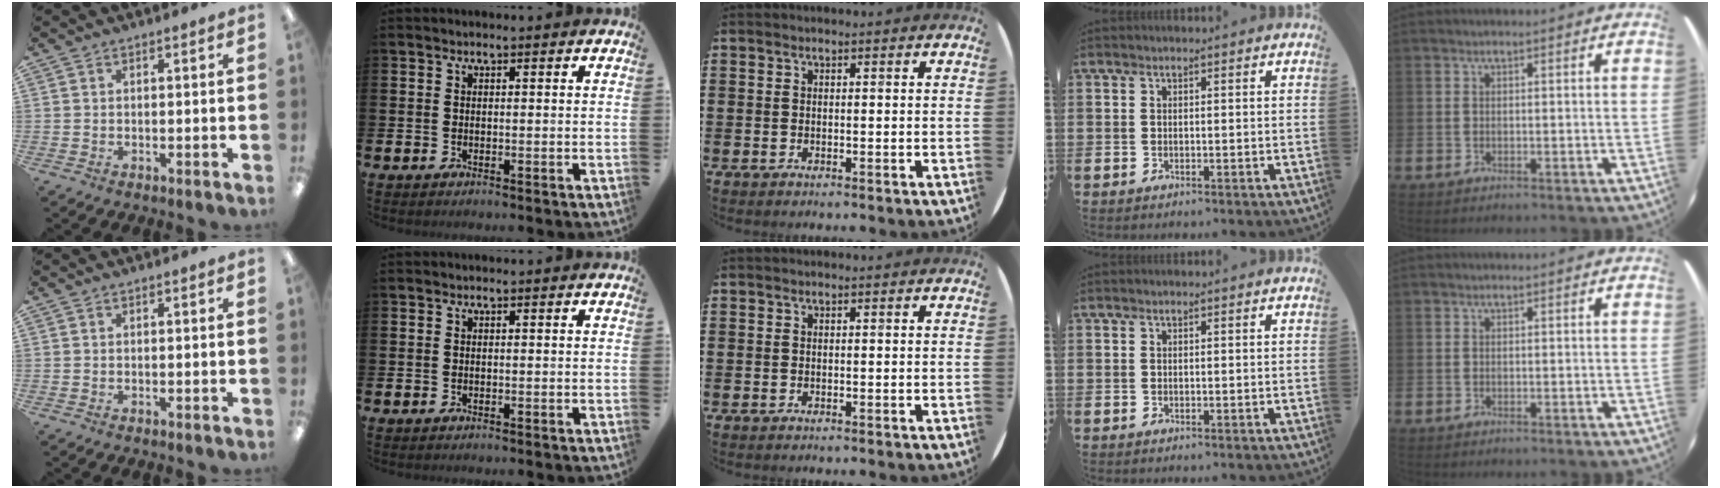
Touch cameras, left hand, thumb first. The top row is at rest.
{}